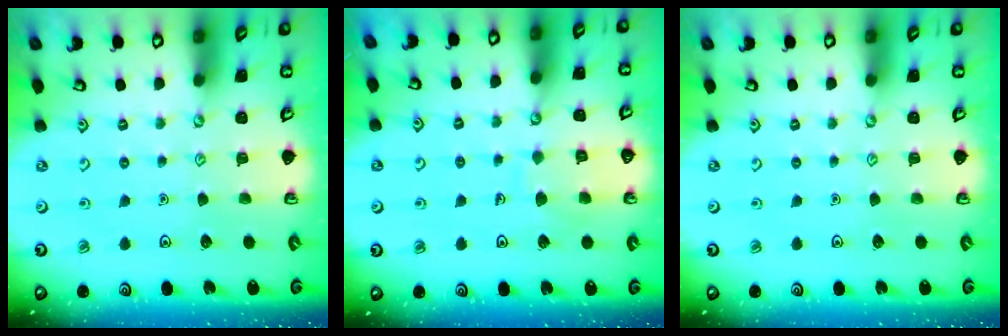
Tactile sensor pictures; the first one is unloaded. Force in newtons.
{"total": 7.3, "press": 7.3, "slide": 0.7}
{"total": 0.0}